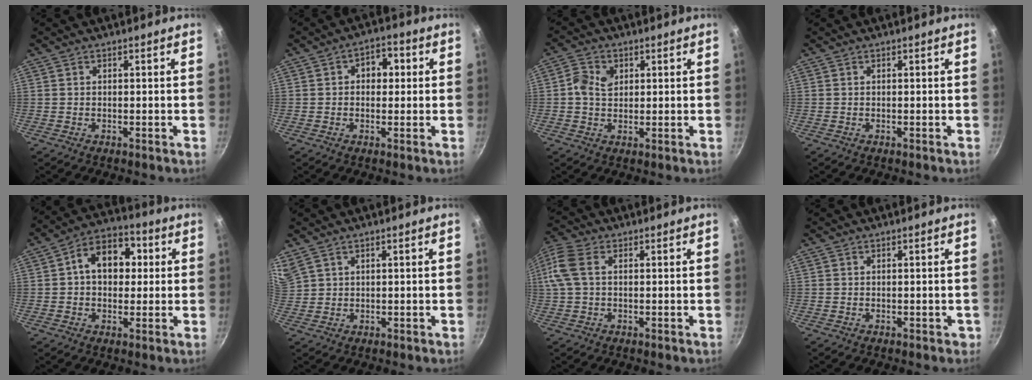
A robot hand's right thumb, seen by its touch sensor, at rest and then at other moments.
{"total": 5.3, "force": [0.9, 3.9, 3.5], "torque": [-0.014, 0.010, 0.005]}
{"total": 7.2, "force": [0.0, 6.5, 3.1], "torque": [-0.026, 0.020, -0.024]}
{"total": 0.0}
{"total": 11.3, "force": [1.8, 8.1, 7.6], "torque": [-0.070, 0.022, 0.012]}
{"total": 5.6, "force": [4.0, 3.1, 2.4], "torque": [-0.051, 0.011, 0.089]}
{"total": 9.0, "force": [1.9, 5.3, 7.0], "torque": [-0.156, 0.021, 0.029]}
{"total": 0.7, "force": [-0.1, 0.6, 0.4], "torque": [0.003, 0.002, 0.001]}